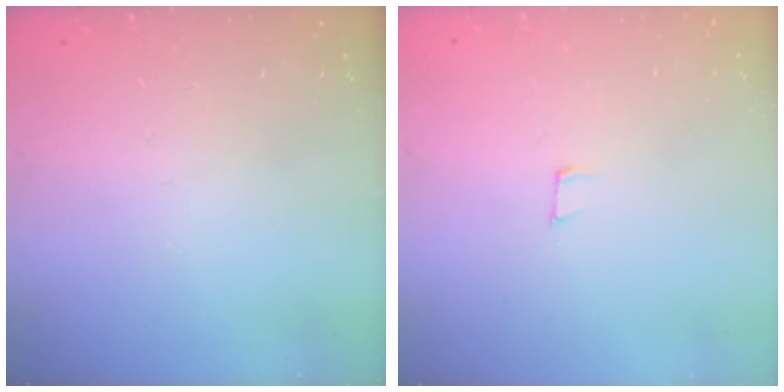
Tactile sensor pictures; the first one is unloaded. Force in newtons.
{"total": 4.1, "press": 4.0, "slide": 1.1}